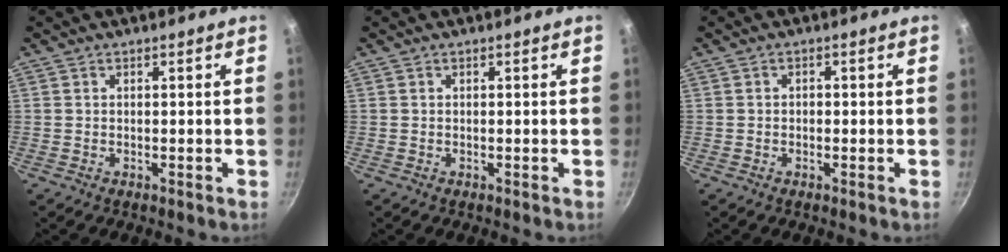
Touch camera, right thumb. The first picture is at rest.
{"total": 0.0}
{"total": 0.8, "force": [-0.3, 0.7, 0.3], "torque": [-0.004, 0.002, -0.006]}